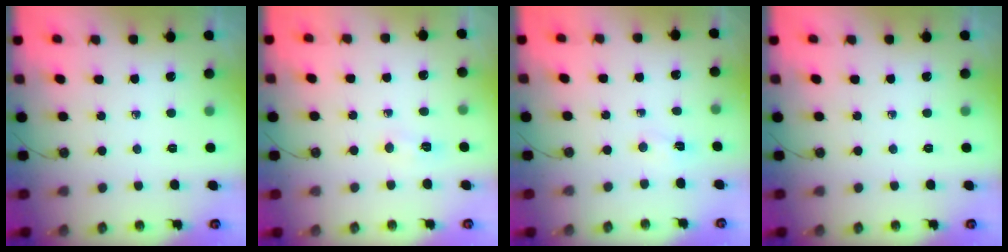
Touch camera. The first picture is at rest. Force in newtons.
{"total": 4.2, "press": 3.9, "slide": 1.3}
{"total": 3.8, "press": 0.5, "slide": 3.8}
{"total": 0.0}